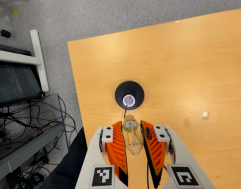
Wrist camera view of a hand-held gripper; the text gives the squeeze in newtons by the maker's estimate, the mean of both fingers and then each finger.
{"total": 19.1, "left": 21.4, "right": 16.8}